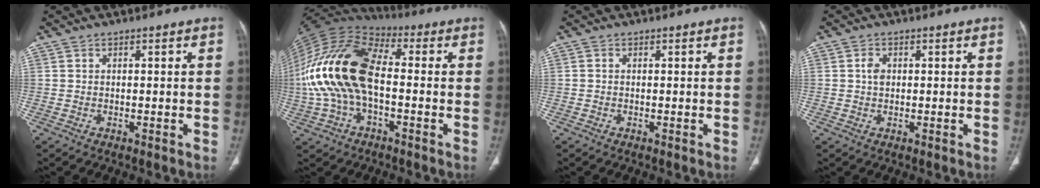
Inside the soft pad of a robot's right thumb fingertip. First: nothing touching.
{"total": 20.5, "force": [-0.9, 11.2, 17.2], "torque": [-0.353, 0.033, -0.021]}
{"total": 0.0}
{"total": 2.0, "force": [0.3, 1.4, 1.3], "torque": [-0.021, 0.003, 0.006]}